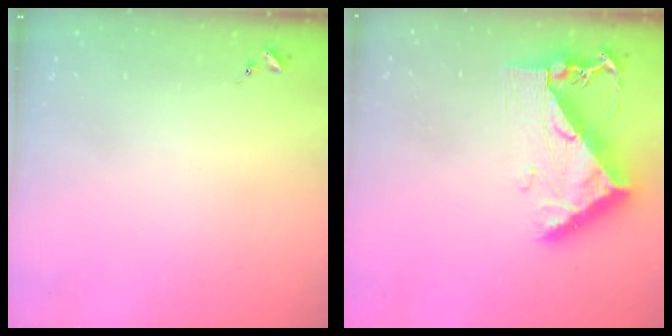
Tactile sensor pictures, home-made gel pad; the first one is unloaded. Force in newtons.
{"total": 9.5, "press": 9.4, "slide": 1.0}